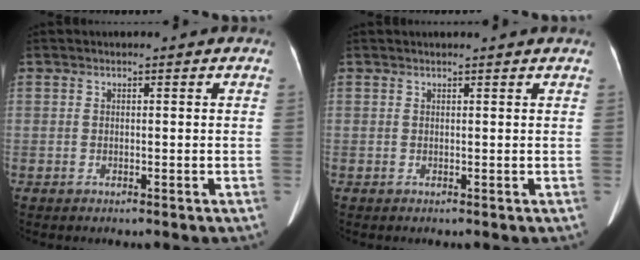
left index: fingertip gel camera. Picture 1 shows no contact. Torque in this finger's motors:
{"motor_torque": [0.57, -0.97, 0.10, 0.04]}